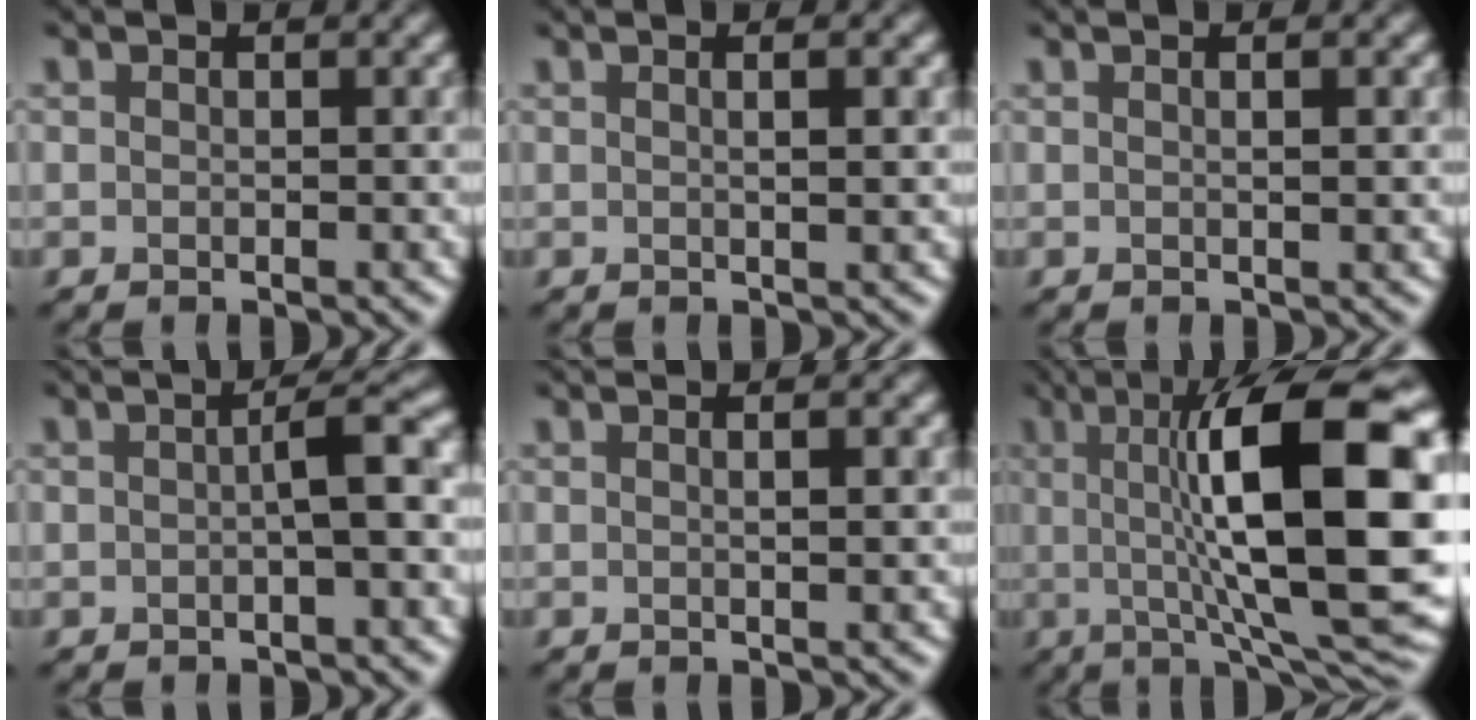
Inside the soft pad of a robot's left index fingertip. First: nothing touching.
{"total": 2.0, "force": [0.6, 0.4, 1.9], "torque": [-0.014, 0.001, -0.001]}
{"total": 1.4, "force": [0.5, 0.2, 1.3], "torque": [-0.011, -0.006, 0.003]}
{"total": 2.3, "force": [-0.3, 0.1, 2.3], "torque": [-0.039, 0.012, -0.007]}
{"total": 1.7, "force": [0.5, 0.3, 1.6], "torque": [-0.012, -0.003, 0.001]}
{"total": 16.0, "force": [2.1, 4.1, 15.4], "torque": [-0.220, 0.004, 0.031]}